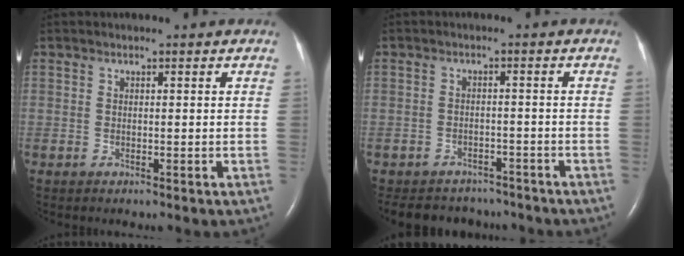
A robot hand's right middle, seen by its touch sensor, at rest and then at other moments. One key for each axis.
{"total": 10.2, "fx": -9.1, "fy": 4.2, "fz": 1.9, "tx": -0.035, "ty": 0.009, "tz": -0.113}